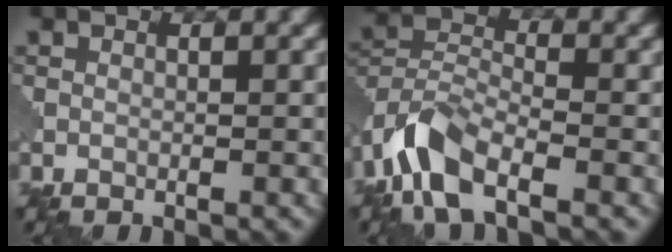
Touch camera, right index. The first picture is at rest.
{"total": 6.1, "force": [-4.1, 2.4, 3.9], "torque": [-0.078, 0.000, -0.091]}